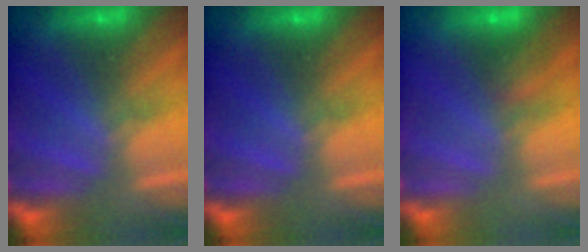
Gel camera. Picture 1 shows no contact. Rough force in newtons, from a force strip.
{"total": 0.0}
{"total": 1.2}